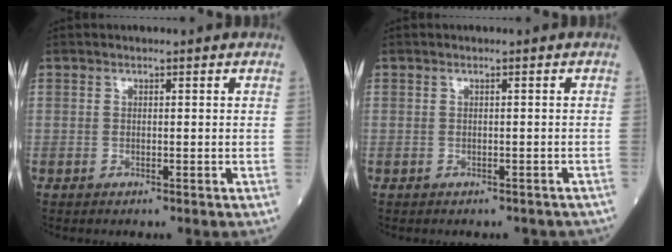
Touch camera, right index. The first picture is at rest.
{"total": 1.9, "force": [-1.5, 1.1, 0.5], "torque": [-0.003, 0.004, -0.012]}